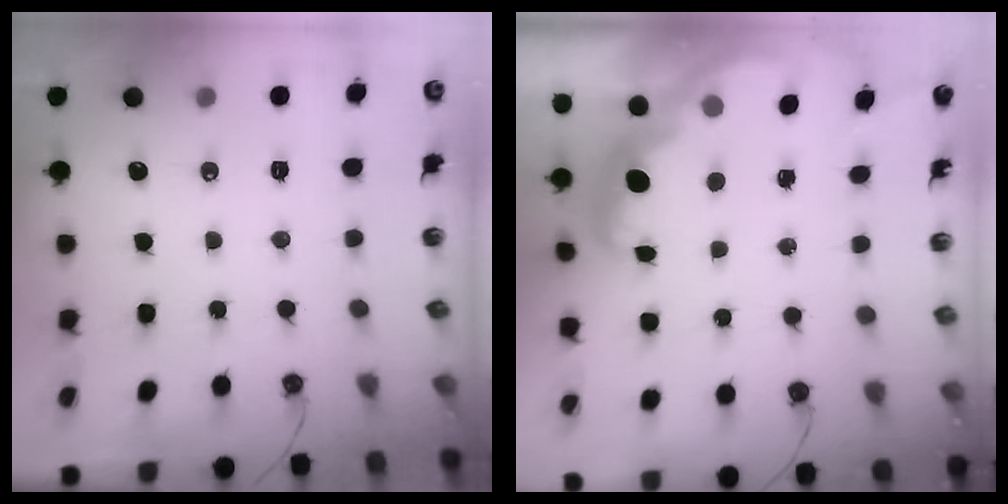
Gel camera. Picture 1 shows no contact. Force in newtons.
{"total": 2.6, "press": 2.5, "slide": 0.8}